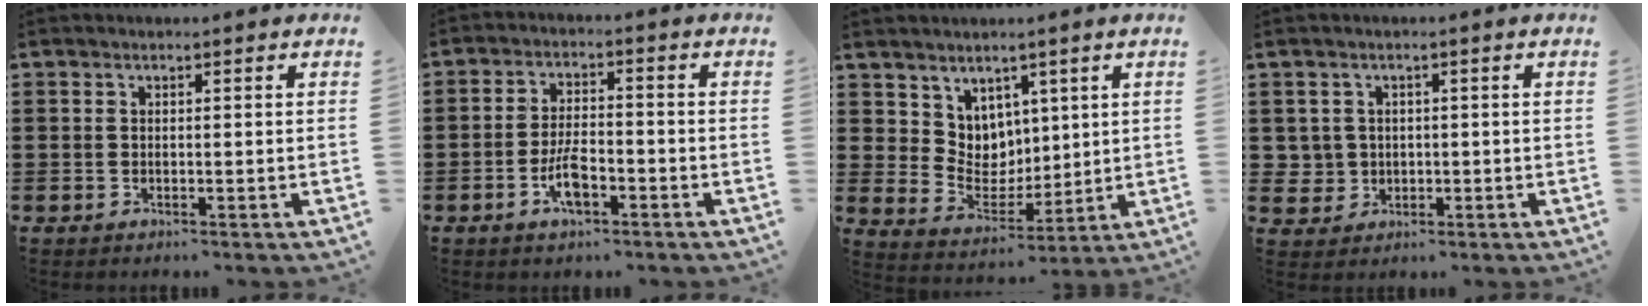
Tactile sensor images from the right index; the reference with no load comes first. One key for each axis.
{"total": 5.2, "fx": -2.3, "fy": 2.0, "fz": 4.2, "tx": -0.088, "ty": 0.002, "tz": -0.046}
{"total": 6.3, "fx": 4.4, "fy": 4.5, "fz": -0.2, "tx": -0.034, "ty": -0.021, "tz": 0.088}
{"total": 2.8, "fx": -0.1, "fy": 2.7, "fz": 0.3, "tx": -0.020, "ty": 0.008, "tz": -0.003}